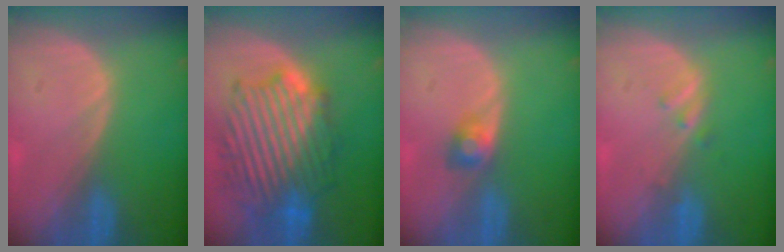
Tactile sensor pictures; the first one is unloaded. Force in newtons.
{"total": 13.2, "press": 13.2, "slide": 1.0}
{"total": 2.3, "press": 2.3, "slide": 0.2}
{"total": 1.4, "press": 1.4, "slide": 0.2}